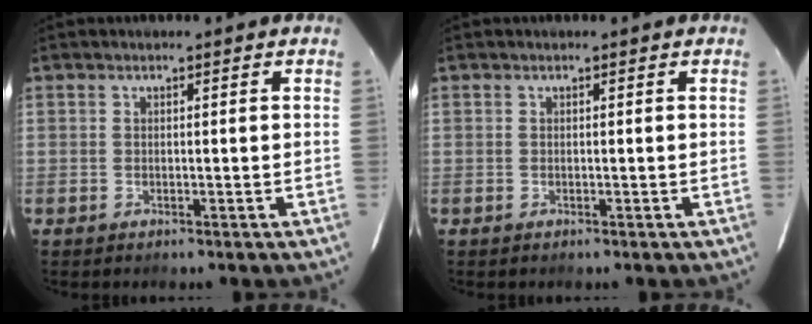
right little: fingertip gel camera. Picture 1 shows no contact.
{"total": 0.0}